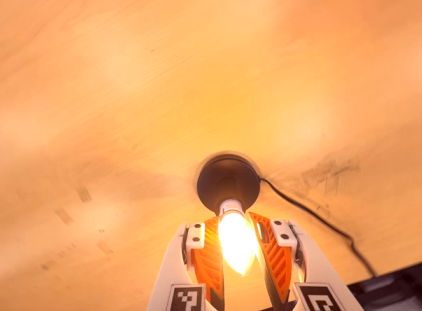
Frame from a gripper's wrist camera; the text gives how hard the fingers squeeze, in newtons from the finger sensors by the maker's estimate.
{"total": 14.4, "left": 14.2, "right": 14.6}